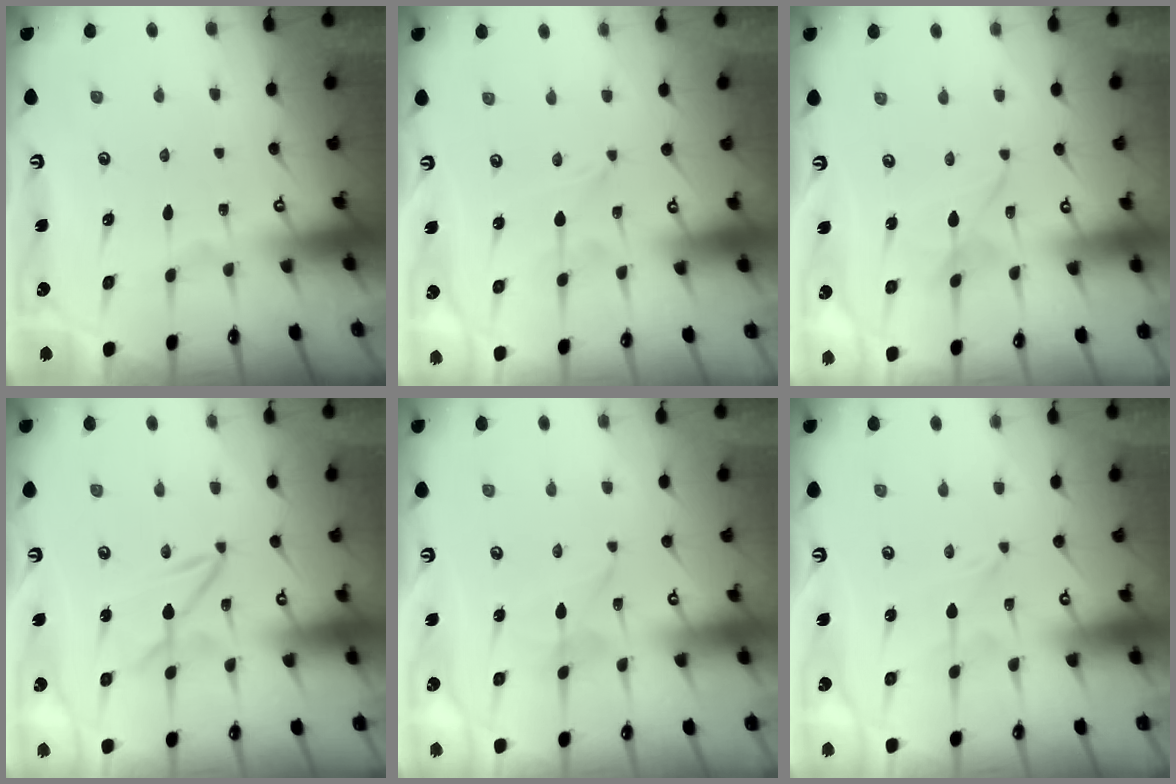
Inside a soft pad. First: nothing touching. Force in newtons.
{"total": 0.0}
{"total": 2.6, "press": 2.6, "slide": 0.3}
{"total": 2.5, "press": 2.5, "slide": 0.3}
{"total": 2.0, "press": 2.0, "slide": 0.1}
{"total": 0.0}